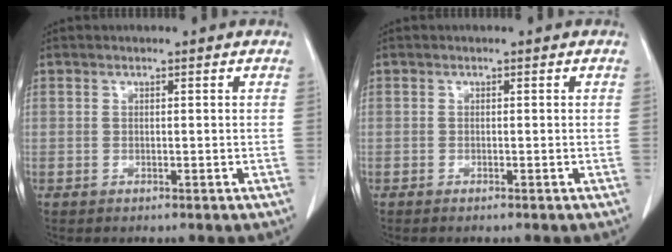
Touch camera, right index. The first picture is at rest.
{"total": 0.7, "force": [-0.5, -0.1, 0.4], "torque": [-0.009, -0.001, -0.007]}